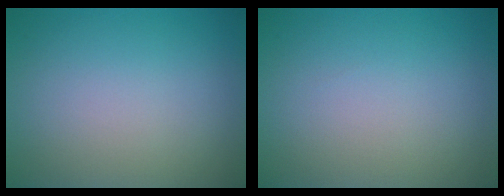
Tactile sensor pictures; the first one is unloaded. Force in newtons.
{"total": 0.0}